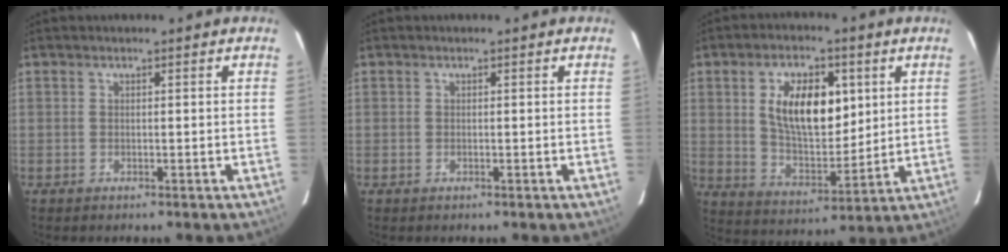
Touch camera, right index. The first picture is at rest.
{"total": 0.0}
{"total": 13.8, "force": [4.0, 7.2, 11.0], "torque": [-0.194, 0.009, 0.080]}